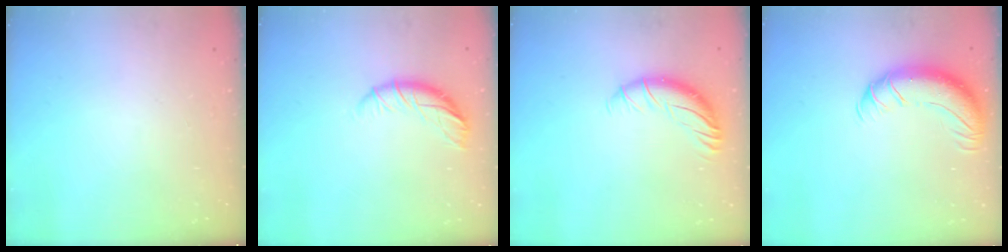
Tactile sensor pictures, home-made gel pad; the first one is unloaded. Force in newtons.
{"total": 9.5, "press": 9.5, "slide": 0.3}
{"total": 10.0, "press": 9.8, "slide": 2.1}
{"total": 12.7, "press": 12.3, "slide": 3.2}